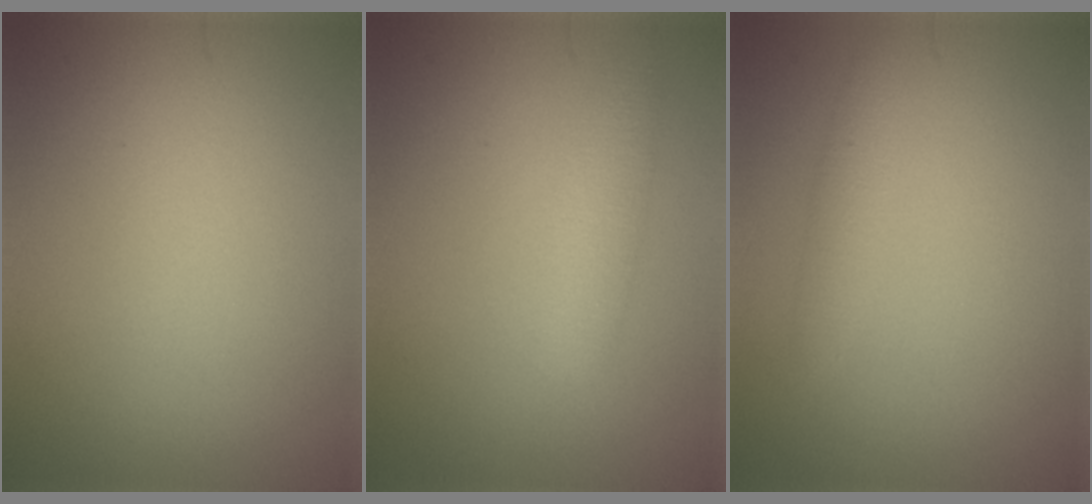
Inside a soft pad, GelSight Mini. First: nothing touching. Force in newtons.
{"total": 2.6, "press": 2.6, "slide": 0.2}
{"total": 1.4, "press": 1.4, "slide": 0.1}